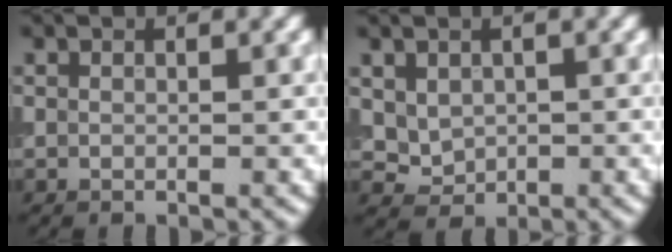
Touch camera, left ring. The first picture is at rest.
{"total": 2.4, "force": [0.5, 2.0, 1.2], "torque": [-0.023, -0.007, 0.014]}